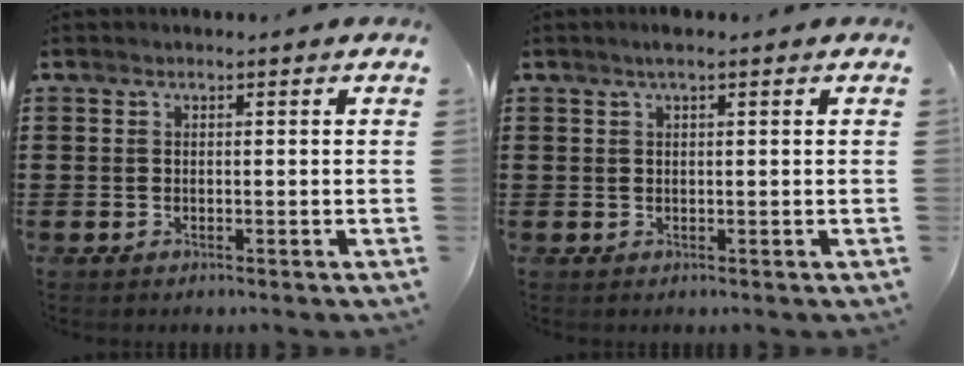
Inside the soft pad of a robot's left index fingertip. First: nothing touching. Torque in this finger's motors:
{"motor_torque": [0.46, -0.24, 0.06, 0.05]}